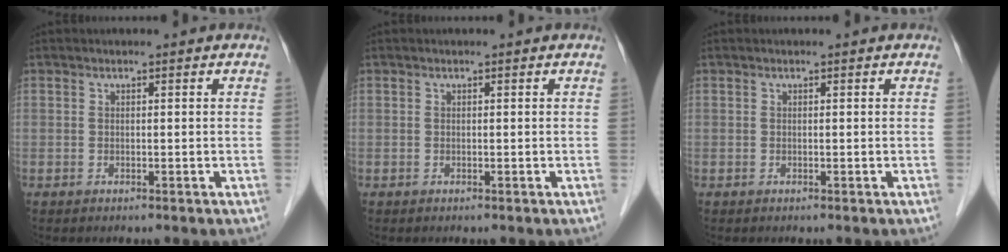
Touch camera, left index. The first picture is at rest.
{"total": 0.0}
{"total": 0.0}